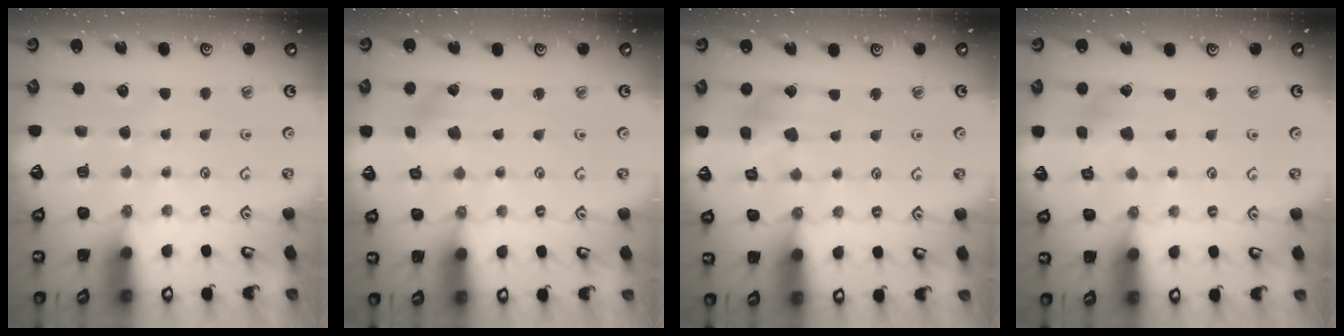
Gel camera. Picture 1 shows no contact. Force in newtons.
{"total": 1.8, "press": 1.7, "slide": 0.3}
{"total": 8.8, "press": 8.7, "slide": 1.1}
{"total": 2.7, "press": 2.7, "slide": 0.3}